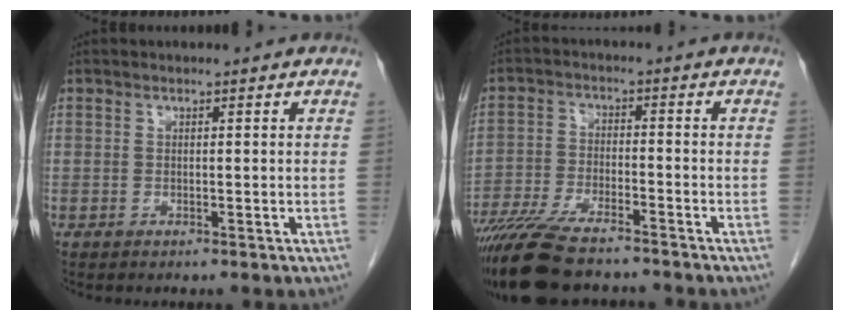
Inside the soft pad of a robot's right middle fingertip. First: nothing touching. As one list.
[{"total": 13.1, "force": [-11.1, 2.4, 6.6], "torque": [-0.119, -0.024, -0.184]}]